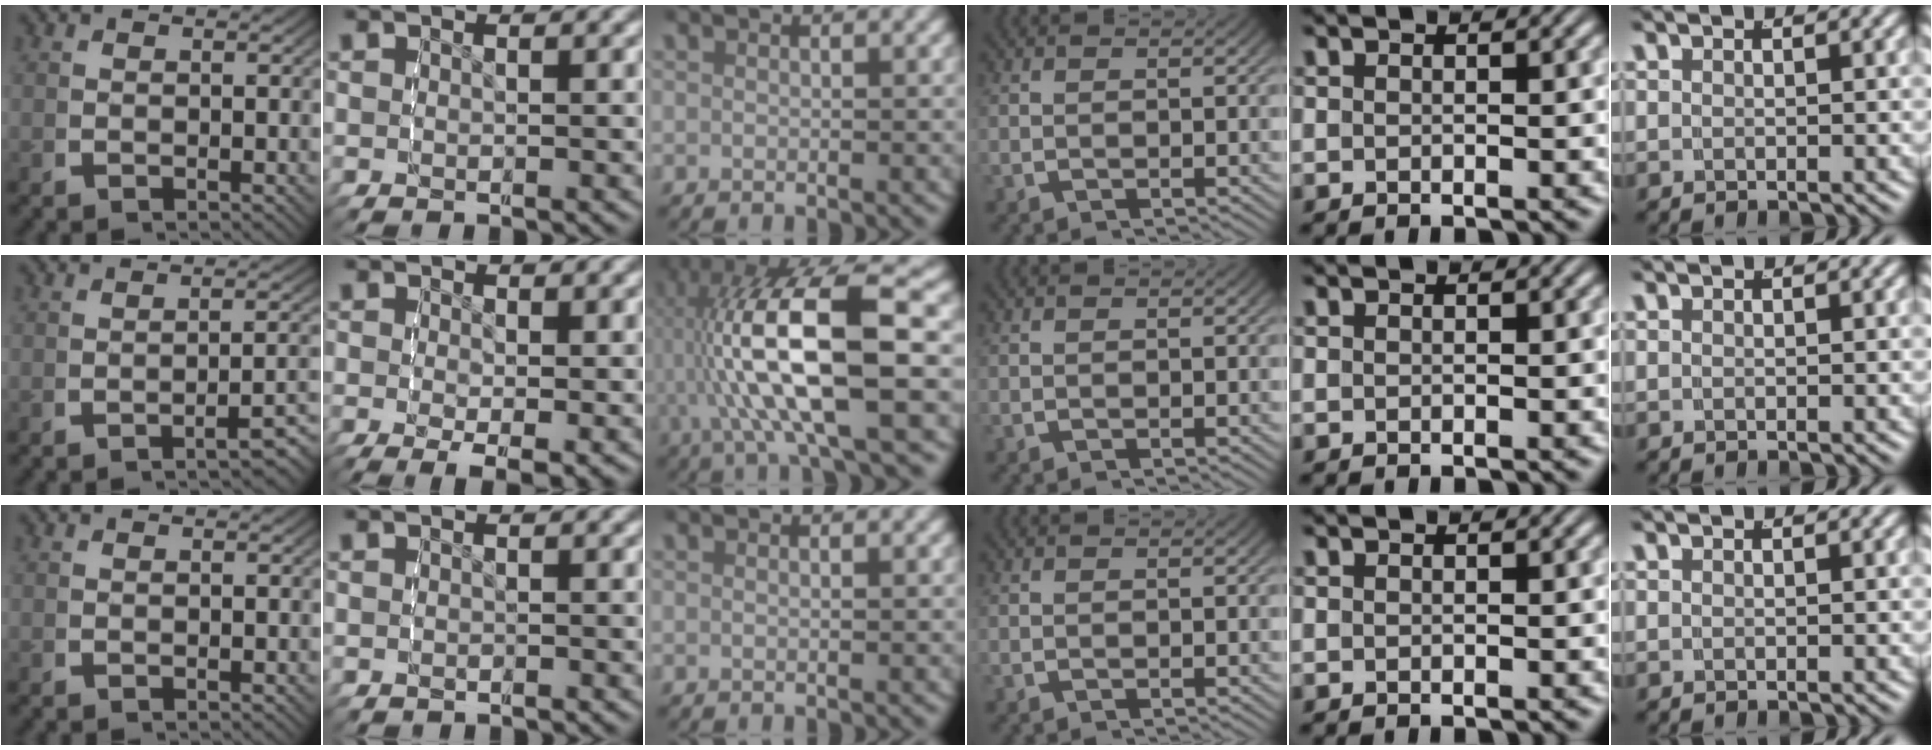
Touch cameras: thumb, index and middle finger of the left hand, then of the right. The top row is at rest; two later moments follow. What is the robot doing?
{"motion": "lift_and_place", "object": "condiment"}